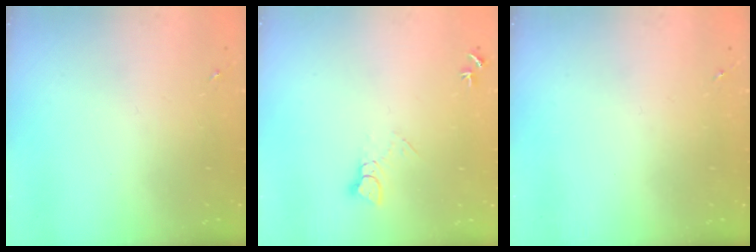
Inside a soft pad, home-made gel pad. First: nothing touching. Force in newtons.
{"total": 5.5, "press": 5.5, "slide": 0.5}
{"total": 0.0}